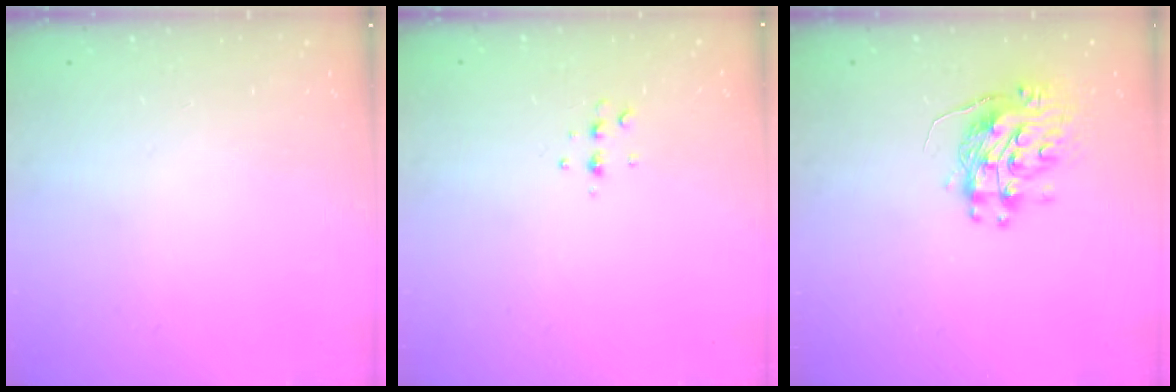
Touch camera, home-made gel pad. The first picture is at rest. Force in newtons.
{"total": 4.7, "press": 4.6, "slide": 0.6}
{"total": 10.7, "press": 10.6, "slide": 1.2}